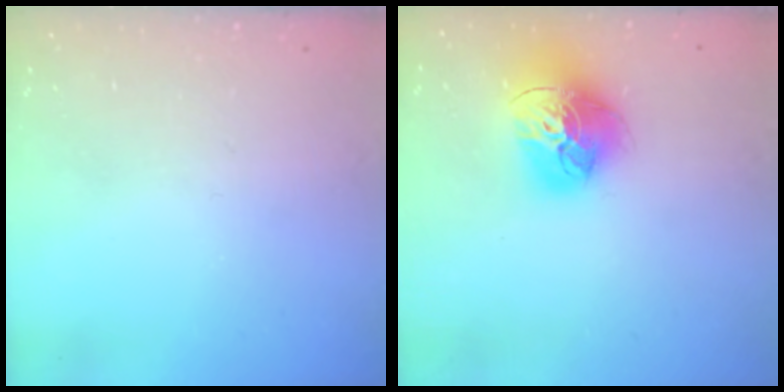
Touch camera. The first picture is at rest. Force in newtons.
{"total": 18.0, "press": 17.9, "slide": 1.9}